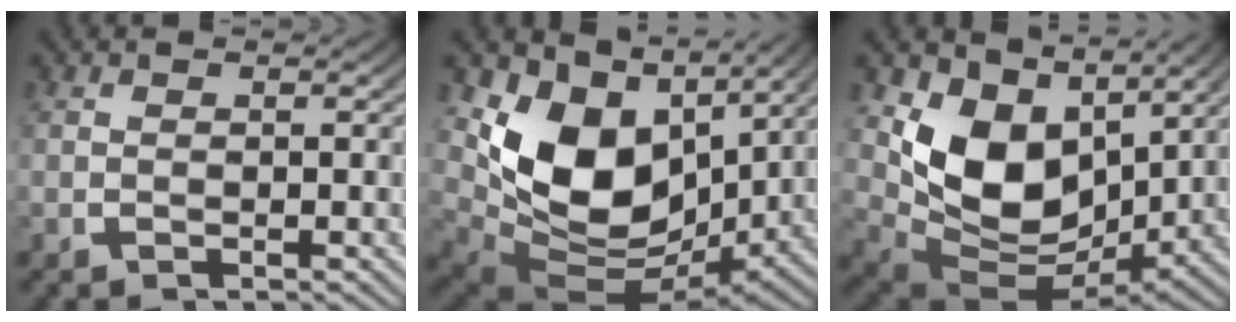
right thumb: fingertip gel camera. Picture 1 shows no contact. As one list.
[{"total": 13.3, "force": [1.0, 8.8, 9.9], "torque": [-0.213, -0.053, 0.041]}, {"total": 11.6, "force": [0.4, 7.7, 8.7], "torque": [-0.187, -0.052, 0.030]}]